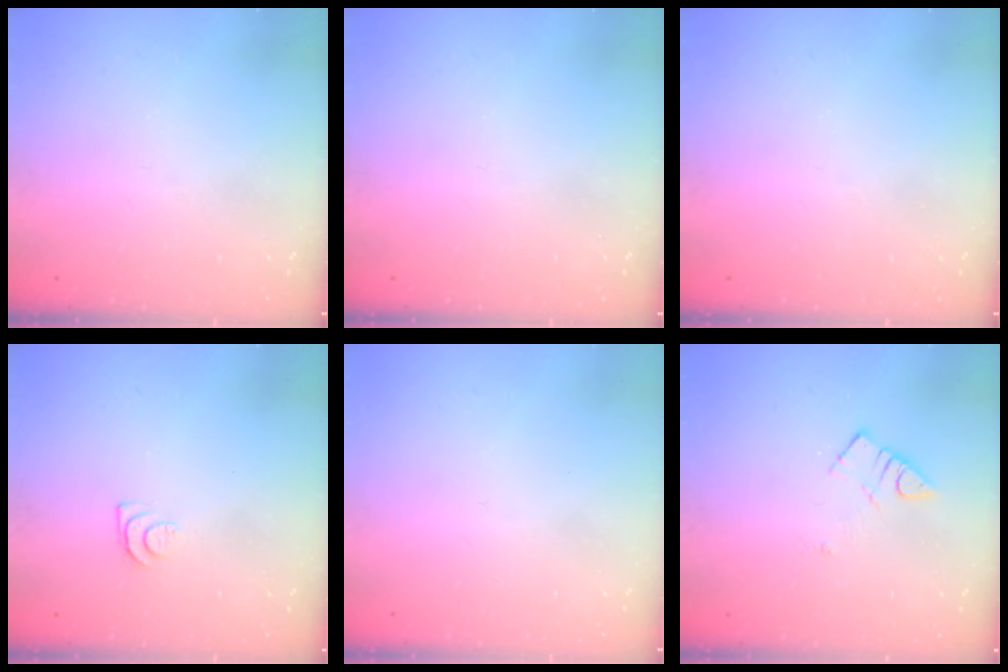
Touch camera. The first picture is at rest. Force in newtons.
{"total": 0.0}
{"total": 0.0}
{"total": 4.8, "press": 4.7, "slide": 0.6}
{"total": 1.7, "press": 1.6, "slide": 0.1}
{"total": 3.1, "press": 3.0, "slide": 0.4}